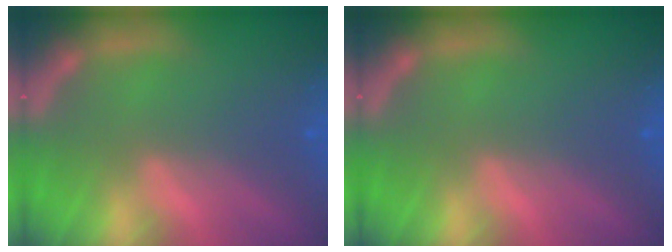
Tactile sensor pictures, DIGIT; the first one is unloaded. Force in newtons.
{"total": 0.0}